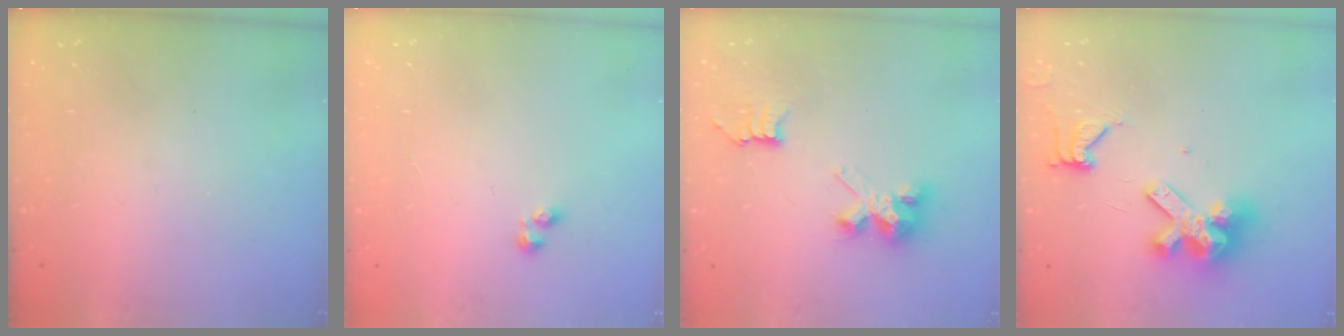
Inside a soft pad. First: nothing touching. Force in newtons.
{"total": 1.2, "press": 1.0, "slide": 0.6}
{"total": 6.7, "press": 6.7, "slide": 0.1}
{"total": 13.3, "press": 13.2, "slide": 1.6}